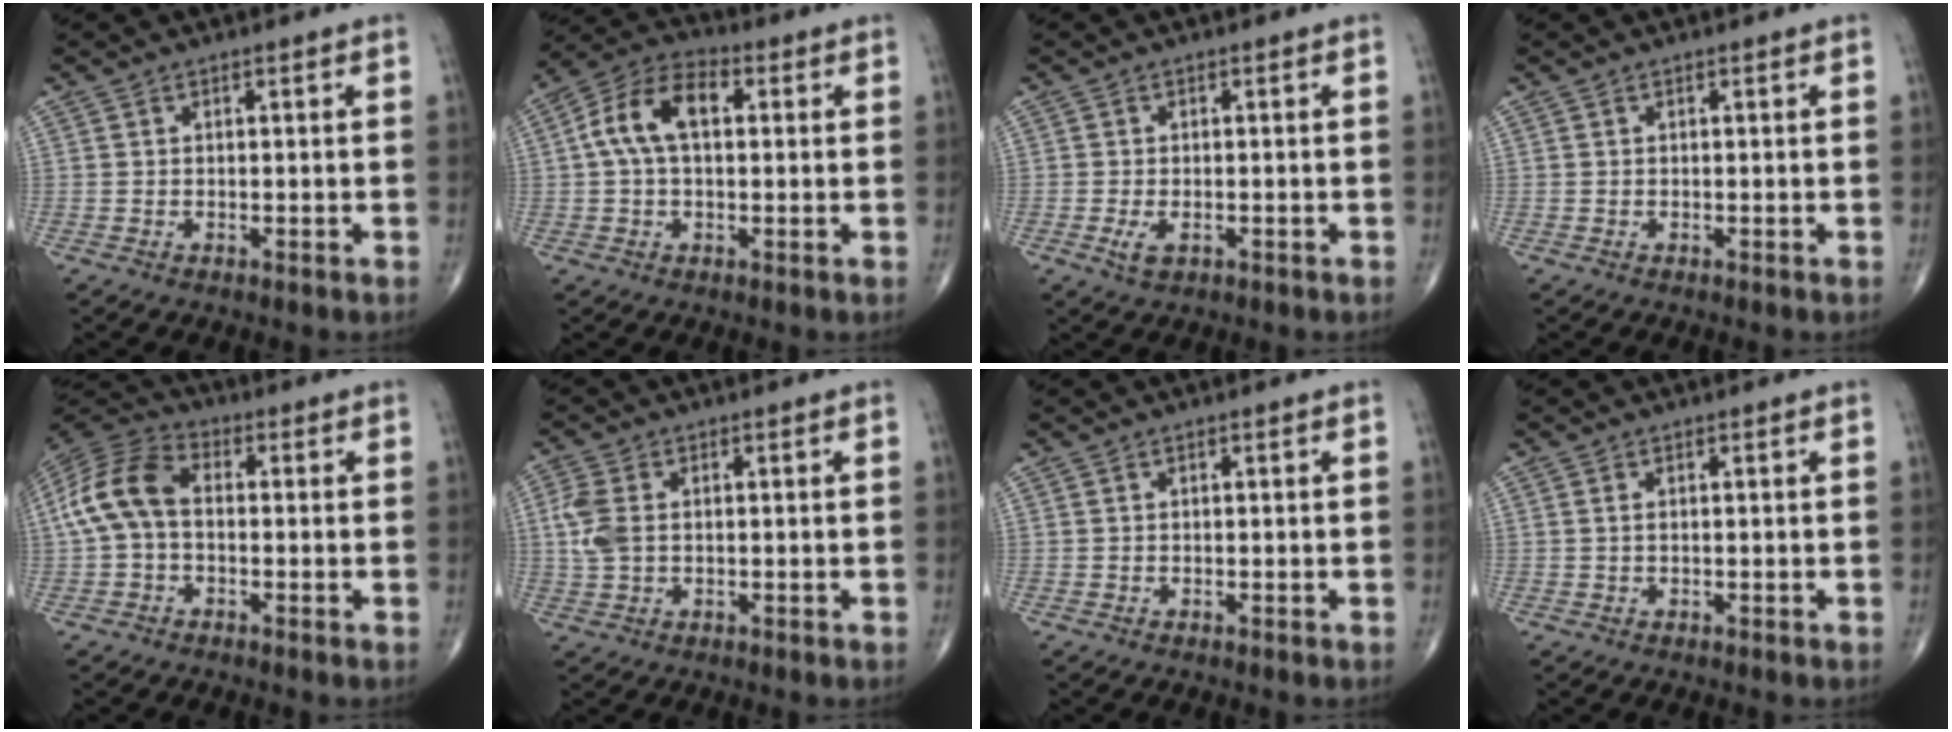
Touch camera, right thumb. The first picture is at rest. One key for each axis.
{"total": 10.9, "fx": 1.7, "fy": 6.3, "fz": 8.8, "tx": -0.168, "ty": 0.033, "tz": 0.023}
{"total": 2.8, "fx": -1.0, "fy": 1.5, "fz": 2.1, "tx": -0.043, "ty": -0.002, "tz": -0.015}
{"total": 0.0}
{"total": 11.1, "fx": 0.0, "fy": 7.2, "fz": 8.4, "tx": -0.170, "ty": 0.032, "tz": -0.012}
{"total": 5.3, "fx": 0.4, "fy": 3.4, "fz": 4.0, "tx": -0.108, "ty": 0.005, "tz": 0.008}
{"total": 0.0}
{"total": 0.6, "fx": 0.2, "fy": 0.3, "fz": 0.6, "tx": -0.014, "ty": 0.004, "tz": 0.004}